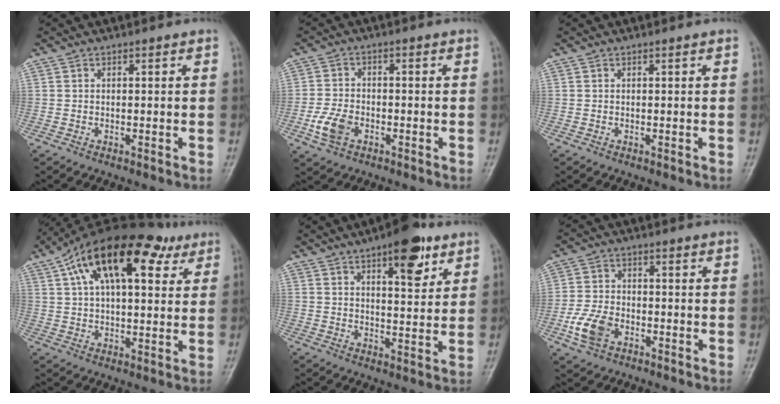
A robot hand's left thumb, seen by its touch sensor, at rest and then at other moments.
{"total": 5.9, "force": [-2.4, 3.8, 3.7], "torque": [-0.075, 0.007, -0.048]}
{"total": 0.0}
{"total": 21.2, "force": [9.9, 10.0, 15.8], "torque": [-0.241, 0.014, 0.161]}
{"total": 10.7, "force": [6.0, 4.1, 7.9], "torque": [-0.085, -0.027, 0.083]}
{"total": 7.4, "force": [-3.1, 4.8, 4.6], "torque": [-0.092, 0.012, -0.062]}